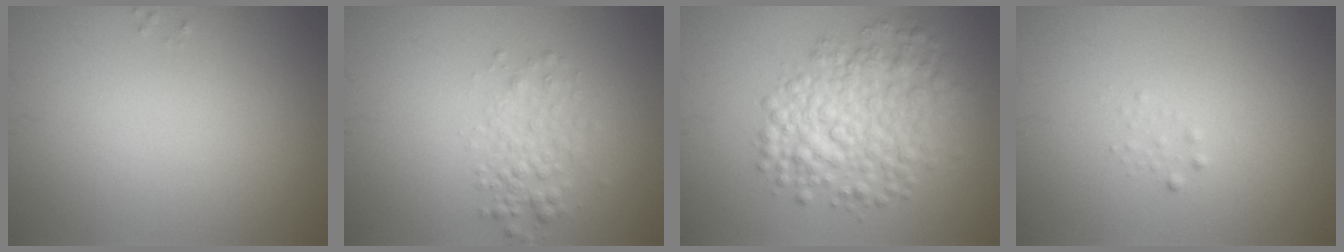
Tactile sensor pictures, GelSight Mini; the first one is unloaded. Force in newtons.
{"total": 2.4, "press": 2.4, "slide": 0.1}
{"total": 6.4, "press": 6.4, "slide": 0.2}
{"total": 0.6, "press": 0.6, "slide": 0.0}